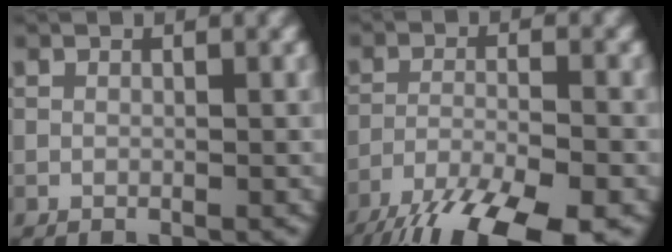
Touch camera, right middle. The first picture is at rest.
{"total": 11.6, "force": [-8.8, 3.0, 6.9], "torque": [-0.126, -0.036, -0.145]}